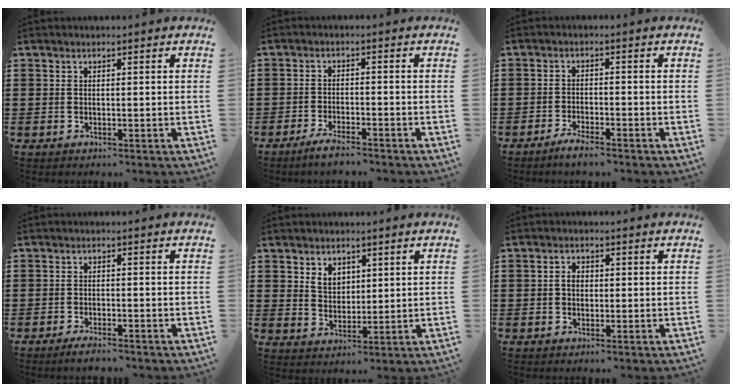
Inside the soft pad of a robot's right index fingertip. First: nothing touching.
{"total": 3.1, "force": [-2.8, 0.3, 1.3], "torque": [-0.030, 0.002, -0.057]}
{"total": 2.6, "force": [-2.3, 0.2, 1.0], "torque": [-0.027, 0.003, -0.047]}
{"total": 1.7, "force": [-1.6, 0.1, 0.6], "torque": [-0.012, 0.000, -0.030]}
{"total": 3.7, "force": [2.2, 2.7, 1.1], "torque": [-0.031, 0.011, 0.042]}
{"total": 1.8, "force": [0.1, 1.2, 1.3], "torque": [-0.026, 0.006, 0.000]}